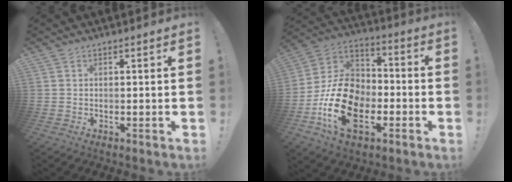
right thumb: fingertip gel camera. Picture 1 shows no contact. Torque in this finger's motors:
{"motor_torque": [1.32, 1.51, 1.45, -1.32, 0.18]}